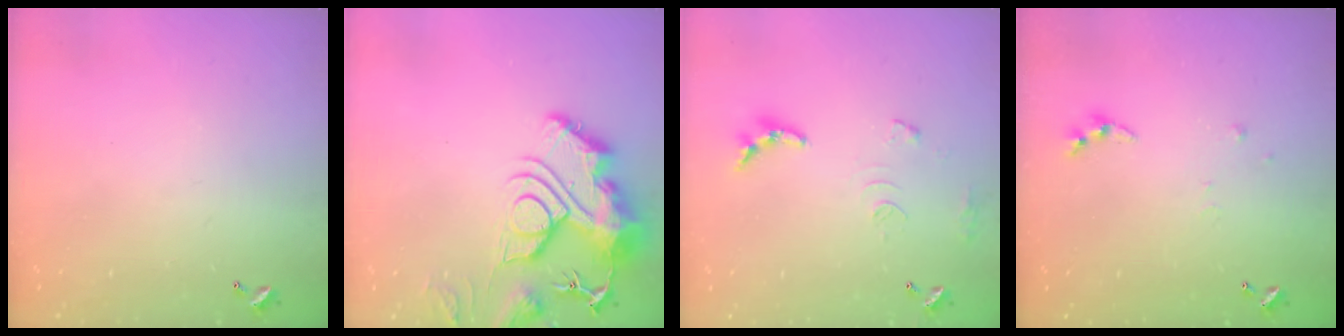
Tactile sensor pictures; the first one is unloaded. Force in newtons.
{"total": 17.8, "press": 17.8, "slide": 1.8}
{"total": 10.1, "press": 10.0, "slide": 0.8}
{"total": 4.9, "press": 4.9, "slide": 0.4}